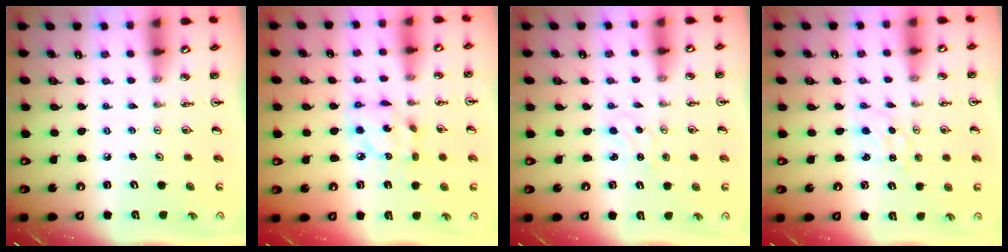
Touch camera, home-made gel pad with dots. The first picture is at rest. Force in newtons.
{"total": 9.5, "press": 9.5, "slide": 0.5}
{"total": 0.5, "press": 0.5, "slide": 0.1}
{"total": 0.0}